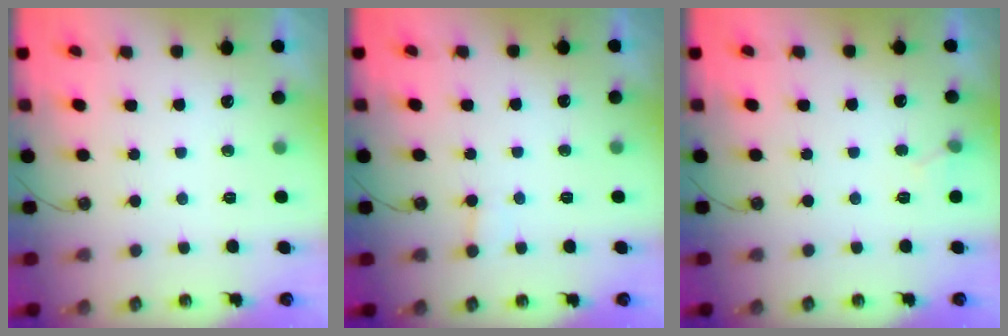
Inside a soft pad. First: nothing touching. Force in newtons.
{"total": 4.3, "press": 4.3, "slide": 0.5}
{"total": 4.6, "press": 4.6, "slide": 0.6}